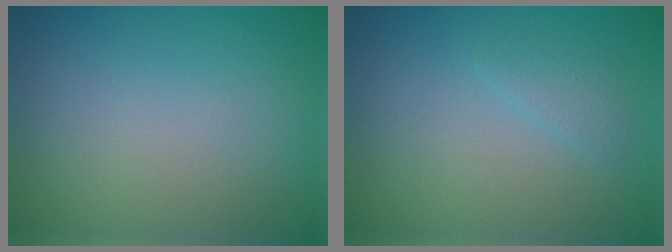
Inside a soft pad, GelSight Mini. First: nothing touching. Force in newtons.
{"total": 1.1, "press": 1.1, "slide": 0.1}